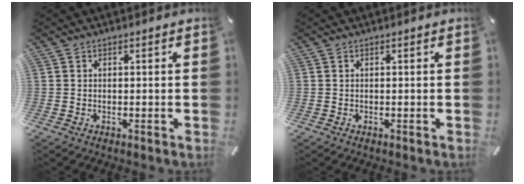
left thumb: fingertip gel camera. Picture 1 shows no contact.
{"total": 0.0}